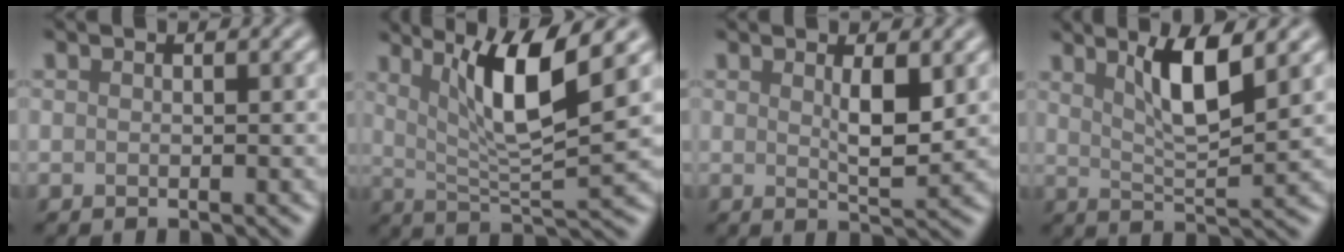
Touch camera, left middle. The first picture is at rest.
{"total": 7.4, "force": [3.2, 1.3, 6.6], "torque": [-0.111, 0.000, 0.058]}
{"total": 2.7, "force": [0.9, 0.7, 2.5], "torque": [-0.046, -0.004, 0.019]}
{"total": 4.8, "force": [2.4, 0.8, 4.1], "torque": [-0.072, -0.001, 0.045]}